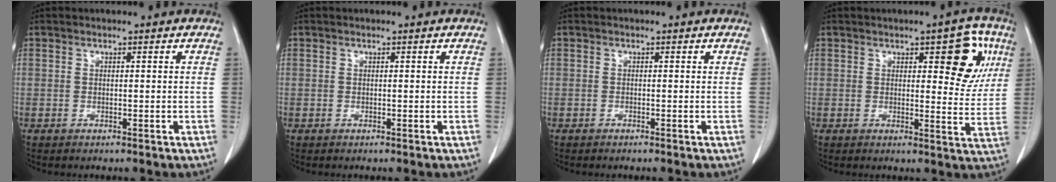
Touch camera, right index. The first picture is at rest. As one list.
[{"total": 0.0}, {"total": 0.0}, {"total": 8.5, "force": [3.5, 3.0, 7.1], "torque": [-0.072, 0.006, 0.040]}]